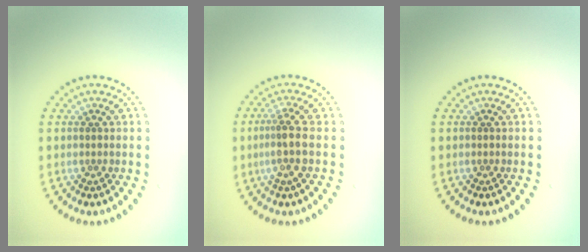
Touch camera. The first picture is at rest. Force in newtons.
{"total": 2.7, "press": 2.1, "slide": 1.7}
{"total": 0.0}